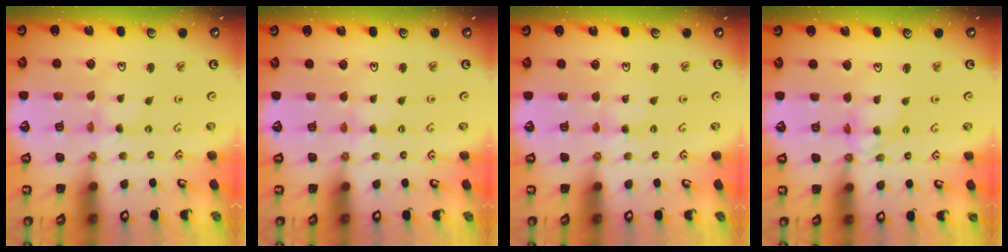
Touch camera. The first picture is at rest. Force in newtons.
{"total": 2.6, "press": 2.6, "slide": 0.4}
{"total": 1.7, "press": 1.6, "slide": 0.4}
{"total": 7.6, "press": 7.6, "slide": 0.6}